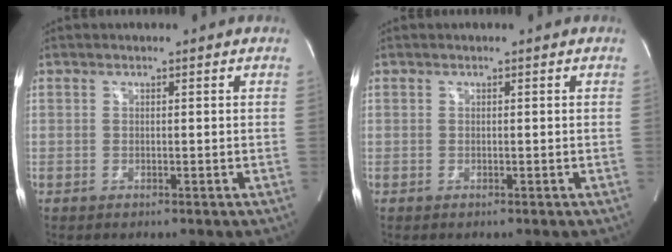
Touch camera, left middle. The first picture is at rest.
{"total": 0.0}